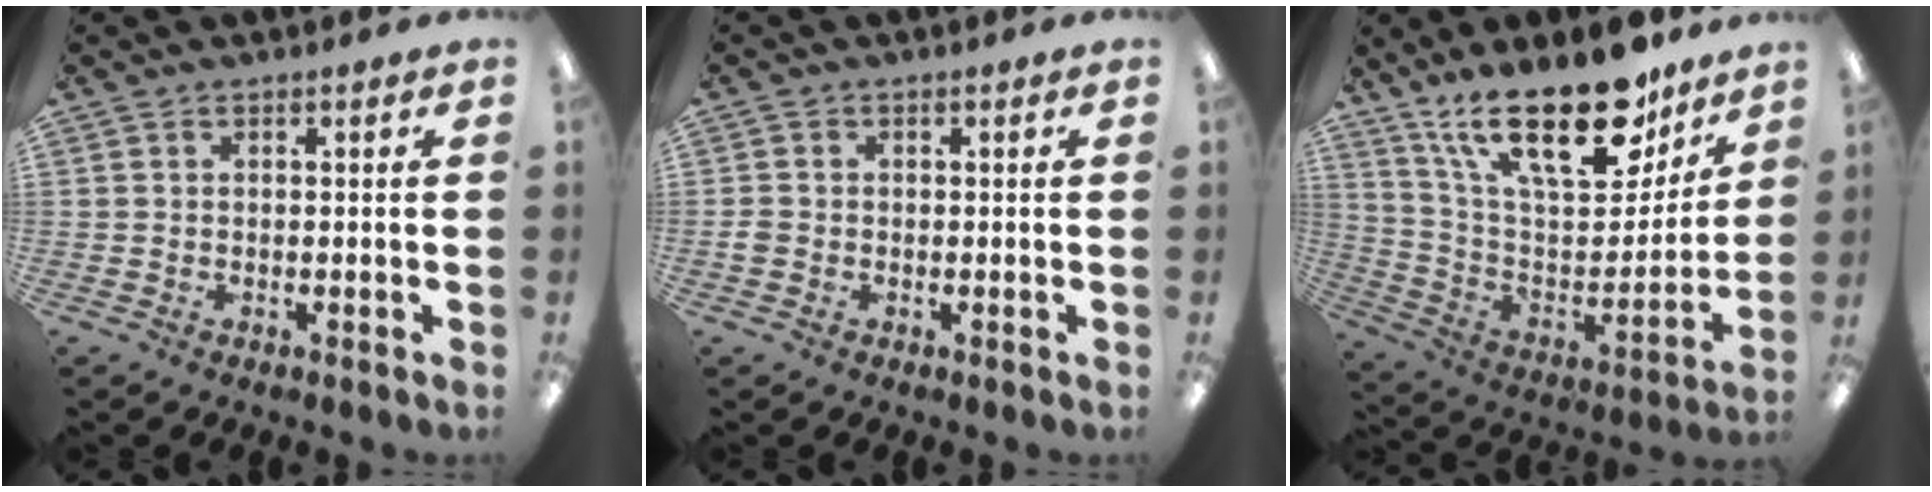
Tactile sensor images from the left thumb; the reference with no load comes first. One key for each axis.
{"total": 1.6, "fx": -0.4, "fy": 1.3, "fz": 0.8, "tx": -0.013, "ty": 0.003, "tz": -0.007}
{"total": 24.9, "fx": 16.7, "fy": 10.2, "fz": 15.5, "tx": -0.251, "ty": -0.098, "tz": 0.290}